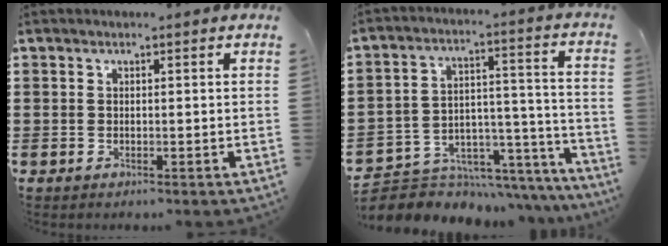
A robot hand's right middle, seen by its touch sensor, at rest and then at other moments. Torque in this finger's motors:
{"motor_torque": [1.26, -0.64, 0.31, 0.07]}